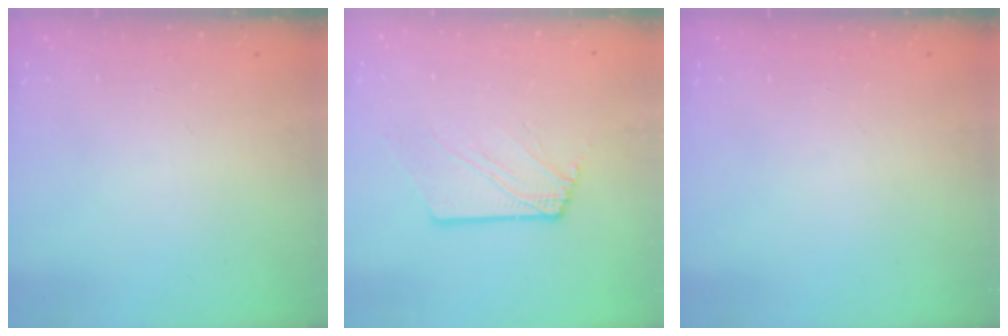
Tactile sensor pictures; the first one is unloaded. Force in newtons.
{"total": 4.0, "press": 4.0, "slide": 0.4}
{"total": 0.0}